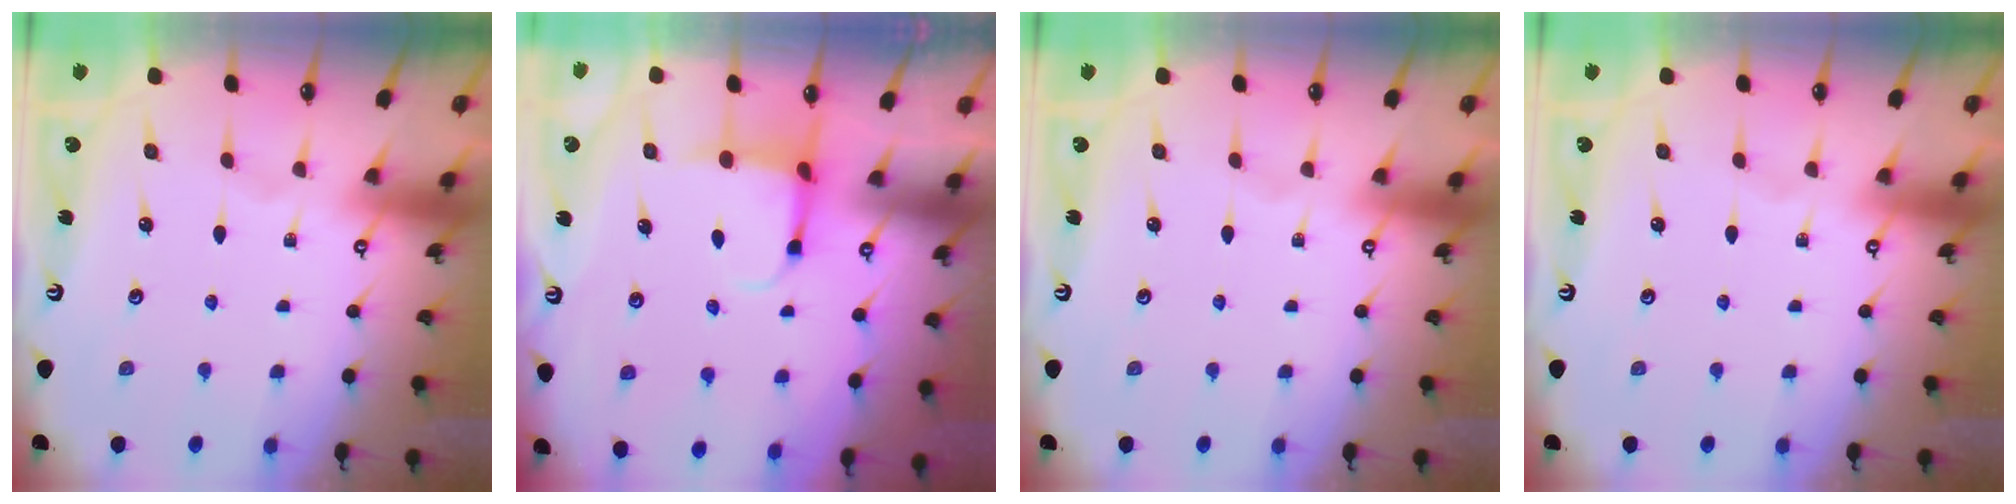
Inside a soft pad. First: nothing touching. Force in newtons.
{"total": 4.0, "press": 3.8, "slide": 1.3}
{"total": 0.0}
{"total": 0.0}